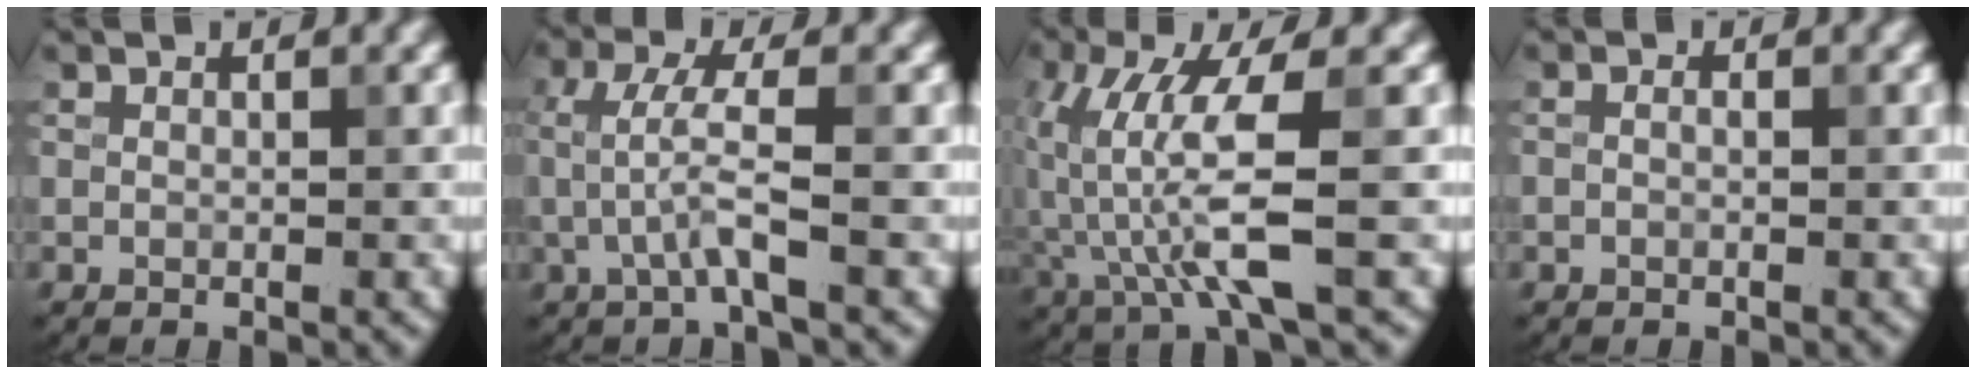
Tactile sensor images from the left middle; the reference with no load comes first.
{"total": 3.5, "force": [-0.6, 0.5, 3.4], "torque": [-0.077, 0.006, -0.016]}
{"total": 7.3, "force": [-0.6, 1.5, 7.1], "torque": [-0.159, -0.001, -0.006]}
{"total": 1.0, "force": [0.1, 0.5, 0.8], "torque": [-0.009, -0.008, -0.011]}